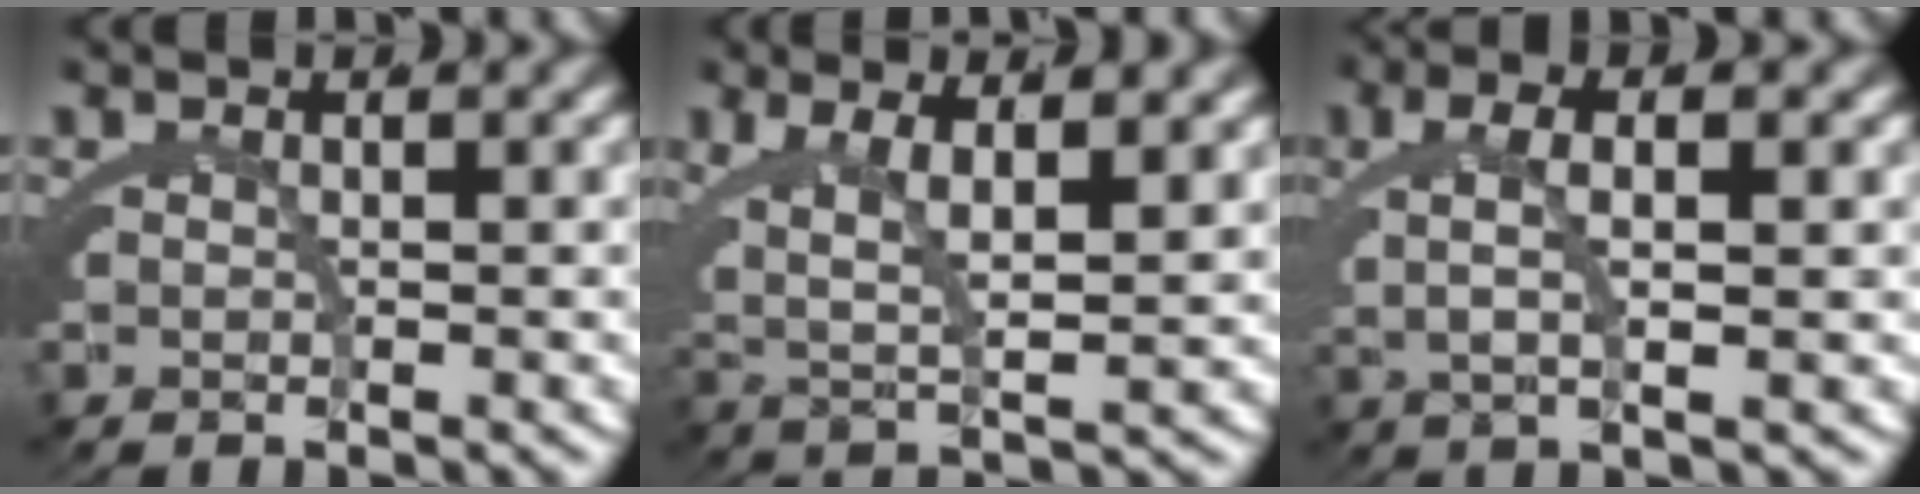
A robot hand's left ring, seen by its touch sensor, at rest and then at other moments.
{"total": 7.0, "force": [1.5, 3.7, 5.8], "torque": [-0.104, -0.005, 0.025]}
{"total": 4.8, "force": [1.4, 1.3, 4.3], "torque": [-0.078, 0.011, 0.022]}